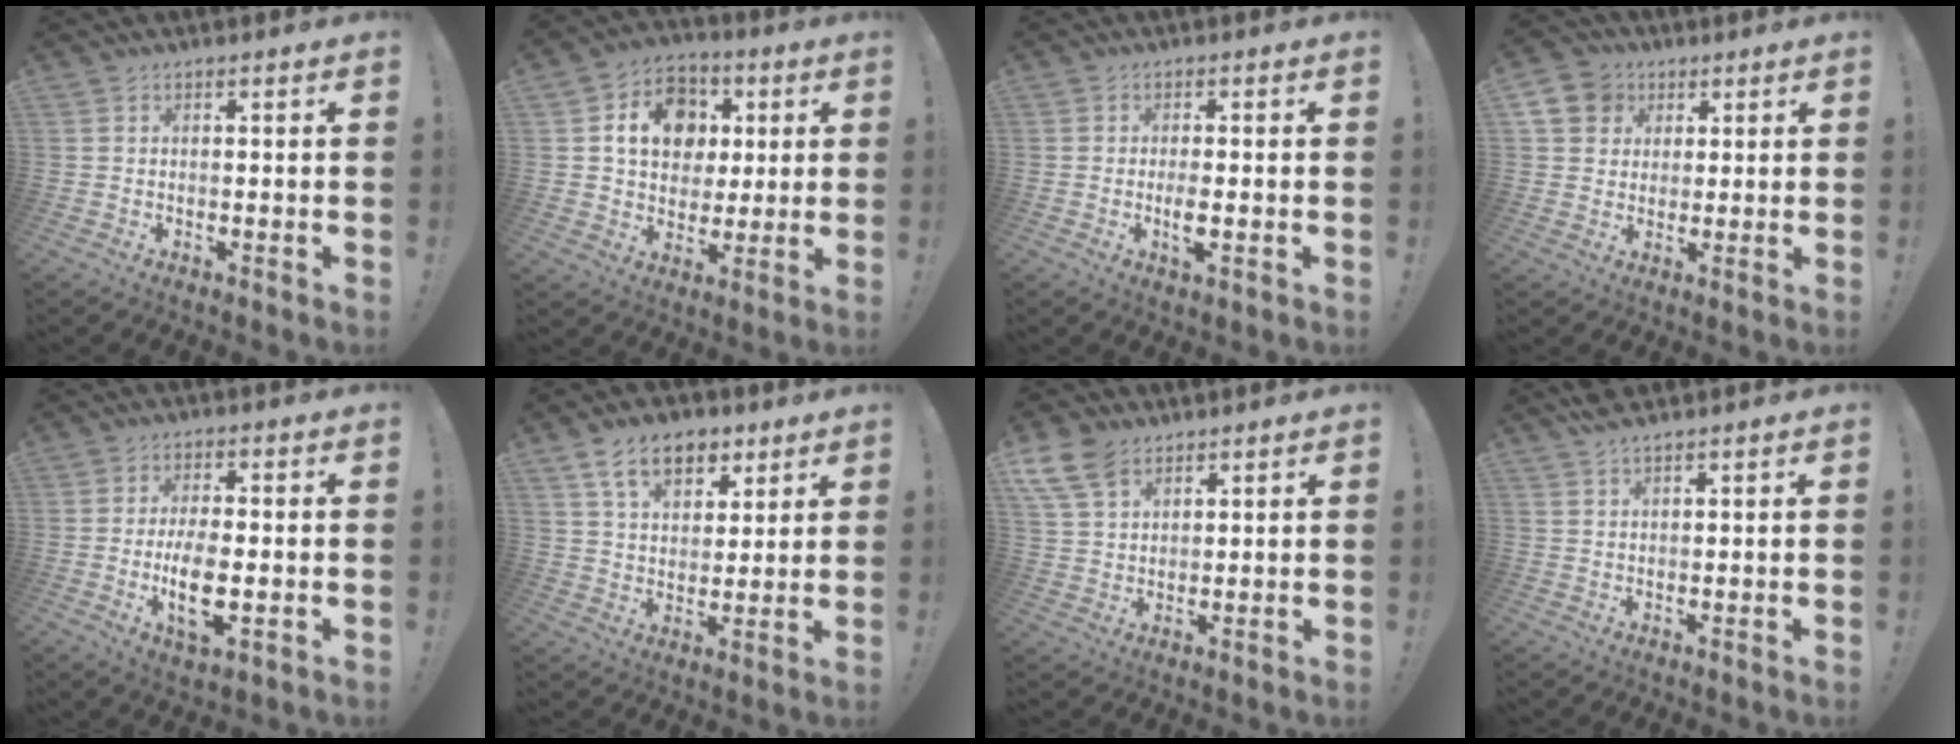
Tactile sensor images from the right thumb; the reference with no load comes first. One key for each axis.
{"total": 14.9, "fx": 3.8, "fy": 12.0, "fz": 7.9, "tx": -0.114, "ty": -0.001, "tz": 0.080}
{"total": 3.5, "fx": -1.0, "fy": 0.8, "fz": 3.3, "tx": -0.062, "ty": -0.009, "tz": -0.022}
{"total": 8.2, "fx": 3.1, "fy": 7.2, "fz": 2.5, "tx": -0.039, "ty": -0.011, "tz": 0.063}
{"total": 9.6, "fx": -1.9, "fy": 3.8, "fz": 8.6, "tx": -0.156, "ty": -0.009, "tz": -0.036}
{"total": 13.2, "fx": 7.3, "fy": 8.2, "fz": 7.3, "tx": -0.110, "ty": -0.026, "tz": 0.136}
{"total": 9.0, "fx": 5.7, "fy": 5.1, "fz": 4.7, "tx": -0.089, "ty": -0.017, "tz": 0.114}
{"total": 3.0, "fx": 2.6, "fy": 0.7, "fz": 1.4, "tx": -0.025, "ty": -0.014, "tz": 0.047}